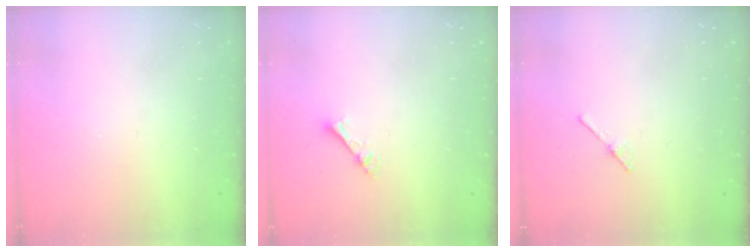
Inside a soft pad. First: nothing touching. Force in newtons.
{"total": 2.3, "press": 2.3, "slide": 0.3}
{"total": 2.0, "press": 2.0, "slide": 0.2}